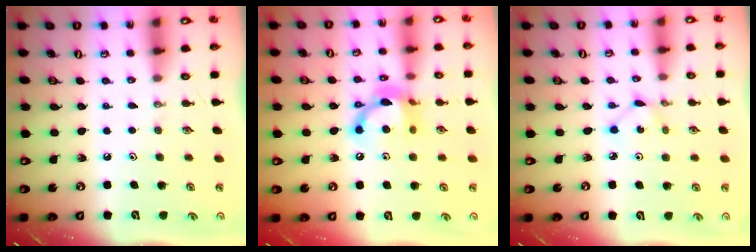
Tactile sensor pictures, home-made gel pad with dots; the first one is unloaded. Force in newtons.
{"total": 13.2, "press": 13.2, "slide": 0.8}
{"total": 1.3, "press": 1.3, "slide": 0.0}